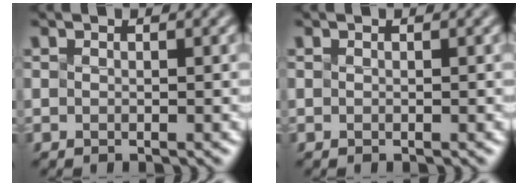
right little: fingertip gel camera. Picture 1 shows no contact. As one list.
[{"total": 0.0}]